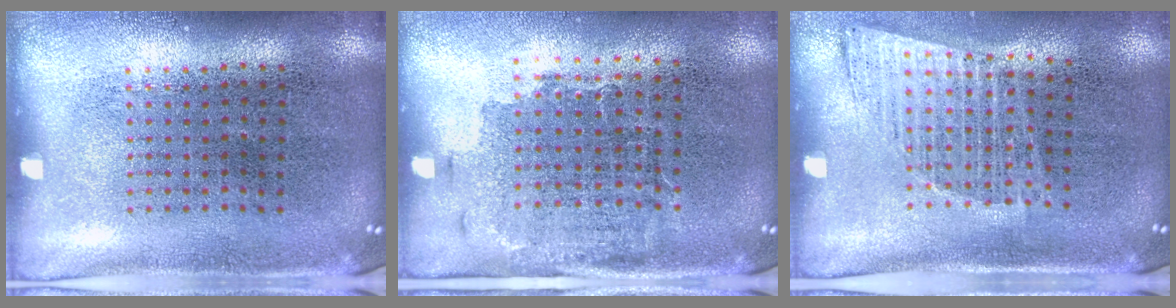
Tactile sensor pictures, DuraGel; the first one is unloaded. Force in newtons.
{"total": 1.5, "press": 1.2, "slide": 0.9}
{"total": 1.2, "press": 1.0, "slide": 0.6}